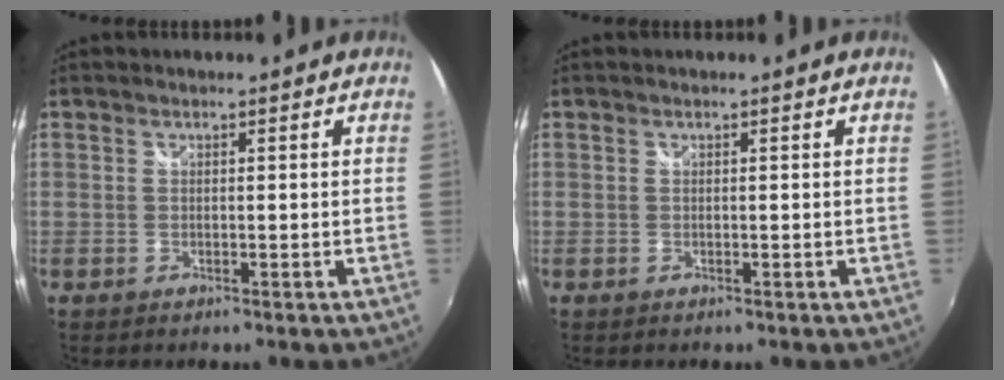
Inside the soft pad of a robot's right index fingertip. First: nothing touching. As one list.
[{"total": 0.0}]